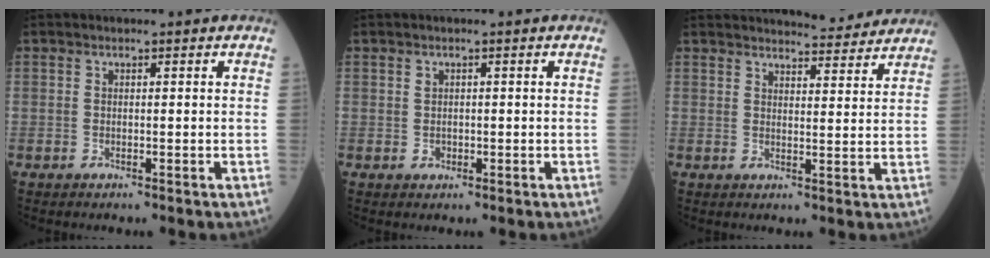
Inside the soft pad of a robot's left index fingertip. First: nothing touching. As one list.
[{"total": 1.2, "force": [0.0, 1.1, 0.4], "torque": [-0.008, 0.001, 0.003]}, {"total": 8.2, "force": [8.0, 1.0, 1.6], "torque": [-0.022, -0.001, 0.093]}]